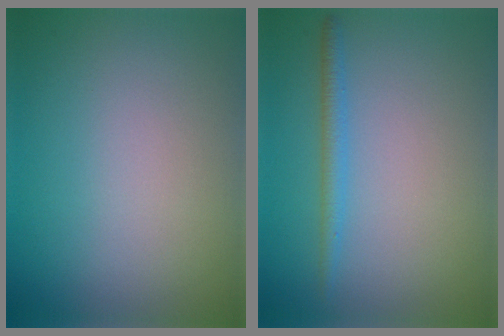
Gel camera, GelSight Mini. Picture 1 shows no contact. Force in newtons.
{"total": 1.6, "press": 1.6, "slide": 0.1}